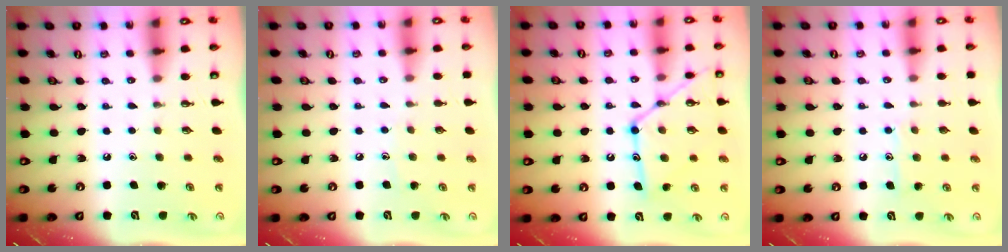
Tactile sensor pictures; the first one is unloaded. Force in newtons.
{"total": 3.9, "press": 3.8, "slide": 0.4}
{"total": 16.8, "press": 16.7, "slide": 1.6}
{"total": 7.6, "press": 7.6, "slide": 0.5}